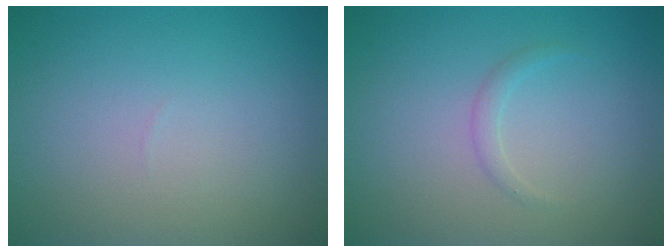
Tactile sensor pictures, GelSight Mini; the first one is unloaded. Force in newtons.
{"total": 0.9, "press": 0.9, "slide": 0.0}